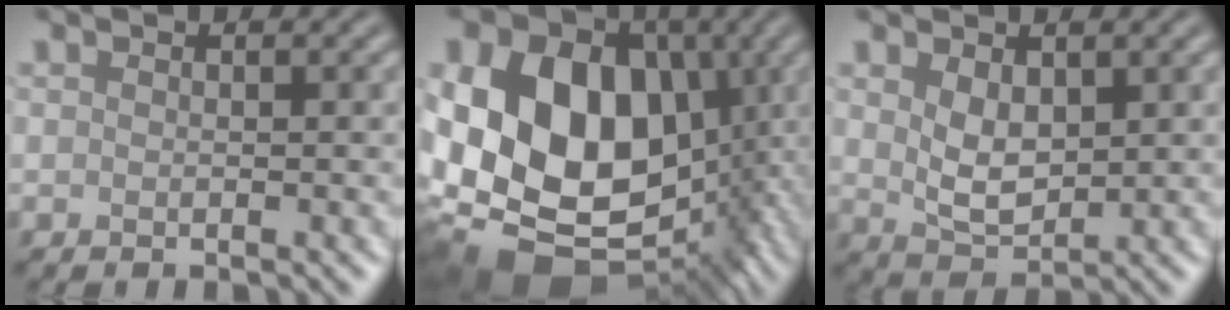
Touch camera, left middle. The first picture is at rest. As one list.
[{"total": 20.3, "force": [-0.6, 15.0, 13.7], "torque": [-0.238, 0.010, -0.016]}, {"total": 3.3, "force": [1.0, 2.0, 2.5], "torque": [-0.057, -0.004, 0.026]}]